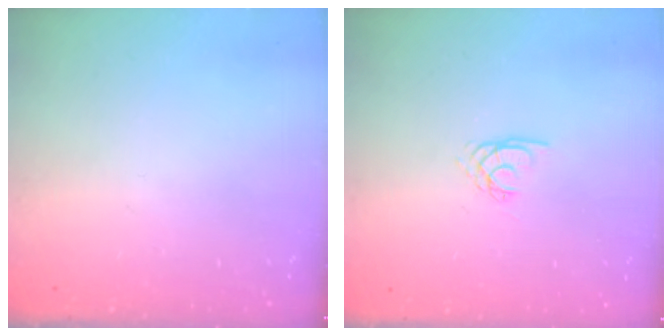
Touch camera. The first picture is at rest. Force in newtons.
{"total": 1.8, "press": 1.8, "slide": 0.2}